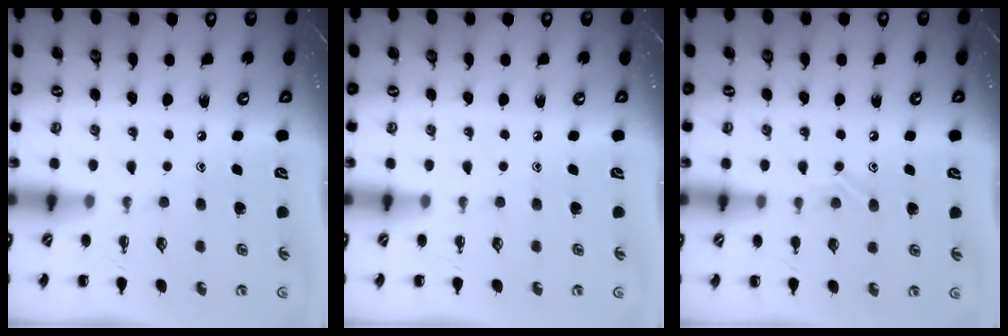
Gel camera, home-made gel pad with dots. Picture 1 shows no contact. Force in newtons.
{"total": 0.0}
{"total": 8.4, "press": 8.3, "slide": 1.6}